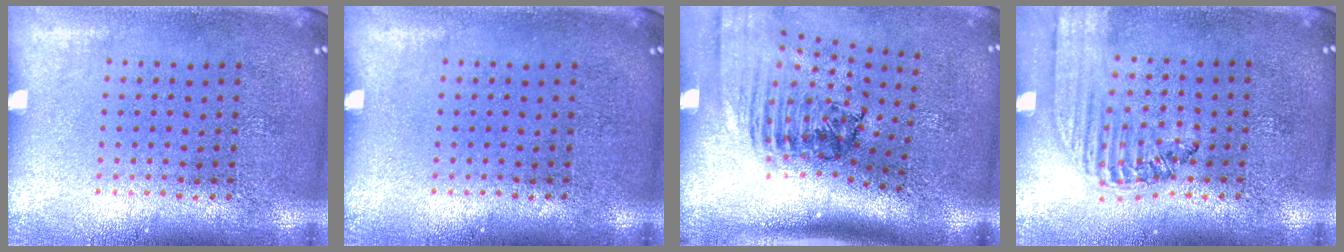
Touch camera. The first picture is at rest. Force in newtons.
{"total": 0.0}
{"total": 2.4, "press": 1.6, "slide": 1.7}
{"total": 1.5, "press": 1.3, "slide": 0.7}